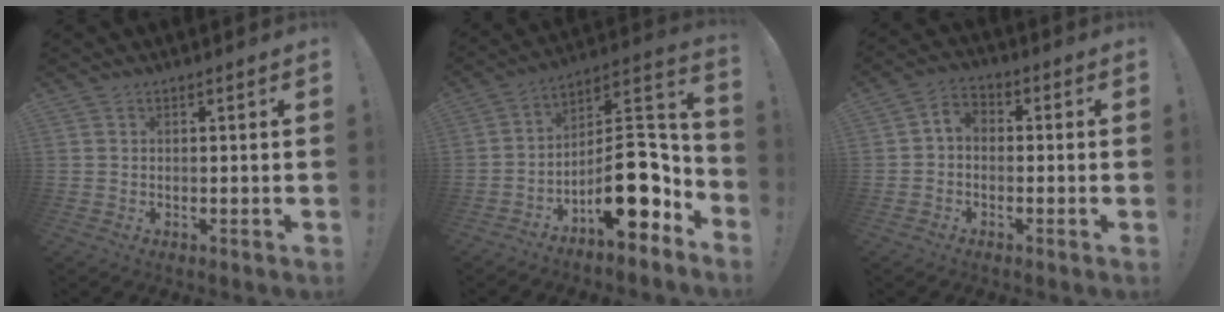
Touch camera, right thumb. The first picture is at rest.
{"total": 17.6, "force": [-5.9, 8.7, 14.1], "torque": [-0.184, 0.032, -0.084]}
{"total": 3.3, "force": [-1.3, 2.5, 1.8], "torque": [-0.035, 0.009, -0.025]}